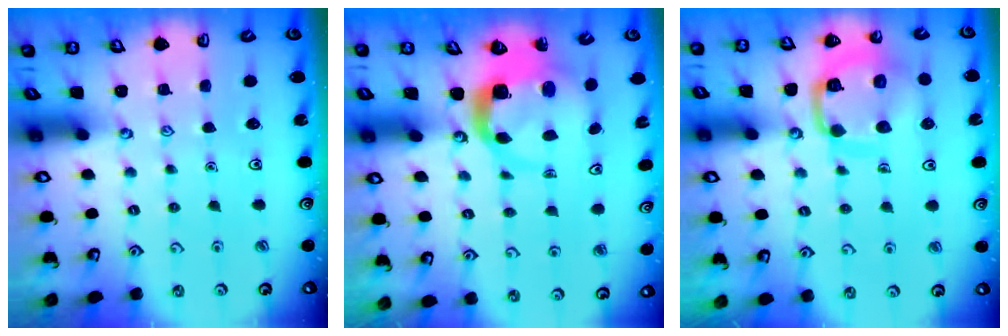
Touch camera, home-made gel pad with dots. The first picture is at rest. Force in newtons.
{"total": 5.5, "press": 5.4, "slide": 0.8}
{"total": 14.0, "press": 13.9, "slide": 1.7}